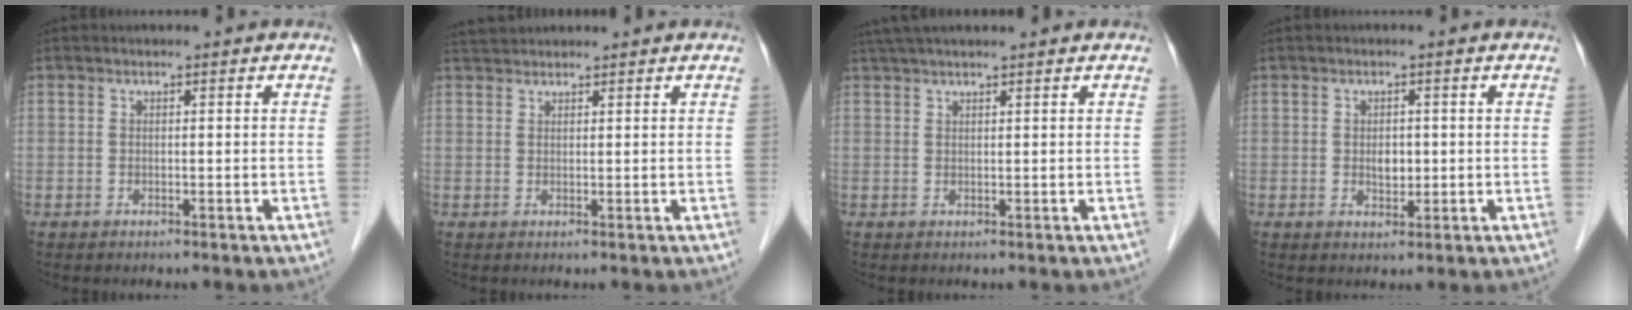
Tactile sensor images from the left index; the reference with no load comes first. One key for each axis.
{"total": 3.2, "fx": 3.1, "fy": 0.5, "fz": 0.5, "tx": -0.014, "ty": 0.028, "tz": 0.059}
{"total": 6.7, "fx": 5.8, "fy": 0.4, "fz": 3.5, "tx": -0.056, "ty": 0.040, "tz": 0.097}
{"total": 2.0, "fx": 0.2, "fy": 1.3, "fz": 1.5, "tx": -0.027, "ty": -0.002, "tz": 0.005}